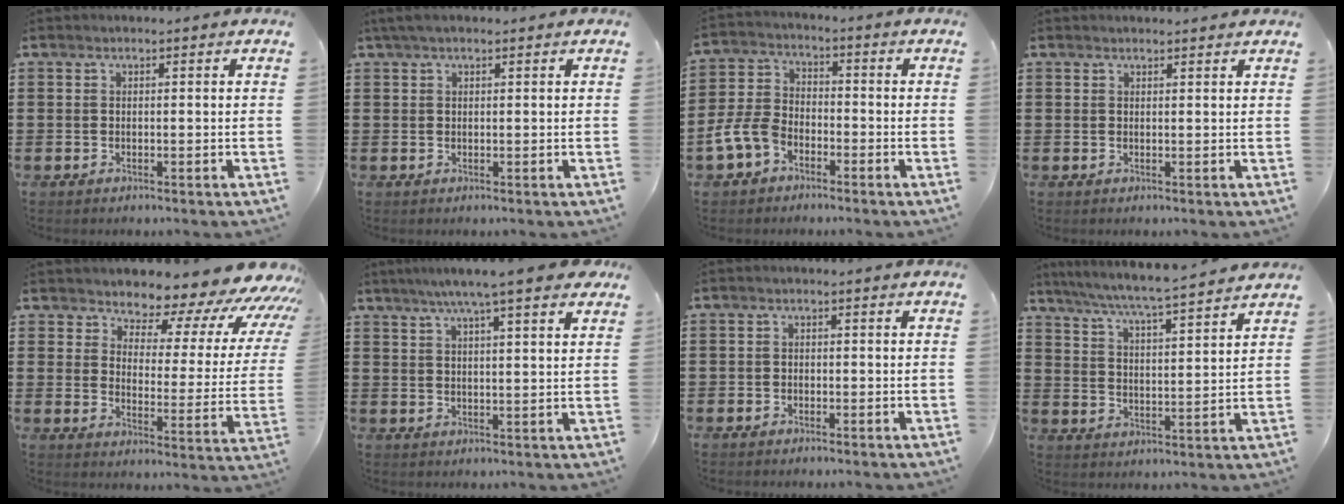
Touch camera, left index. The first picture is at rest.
{"total": 1.4, "force": [0.6, 0.4, 1.2], "torque": [-0.024, 0.003, 0.011]}
{"total": 6.4, "force": [-3.8, 3.7, 3.6], "torque": [-0.104, 0.002, -0.084]}
{"total": 0.9, "force": [0.8, -0.1, 0.2], "torque": [-0.006, -0.001, 0.016]}
{"total": 6.6, "force": [6.1, 1.8, 1.7], "torque": [-0.043, -0.058, 0.100]}
{"total": 6.9, "force": [5.2, 0.4, 4.4], "torque": [-0.092, -0.009, 0.089]}
{"total": 1.1, "force": [-1.0, 0.5, 0.1], "torque": [-0.003, 0.002, -0.022]}
{"total": 5.3, "force": [4.8, -0.6, 2.1], "torque": [-0.063, -0.038, 0.077]}